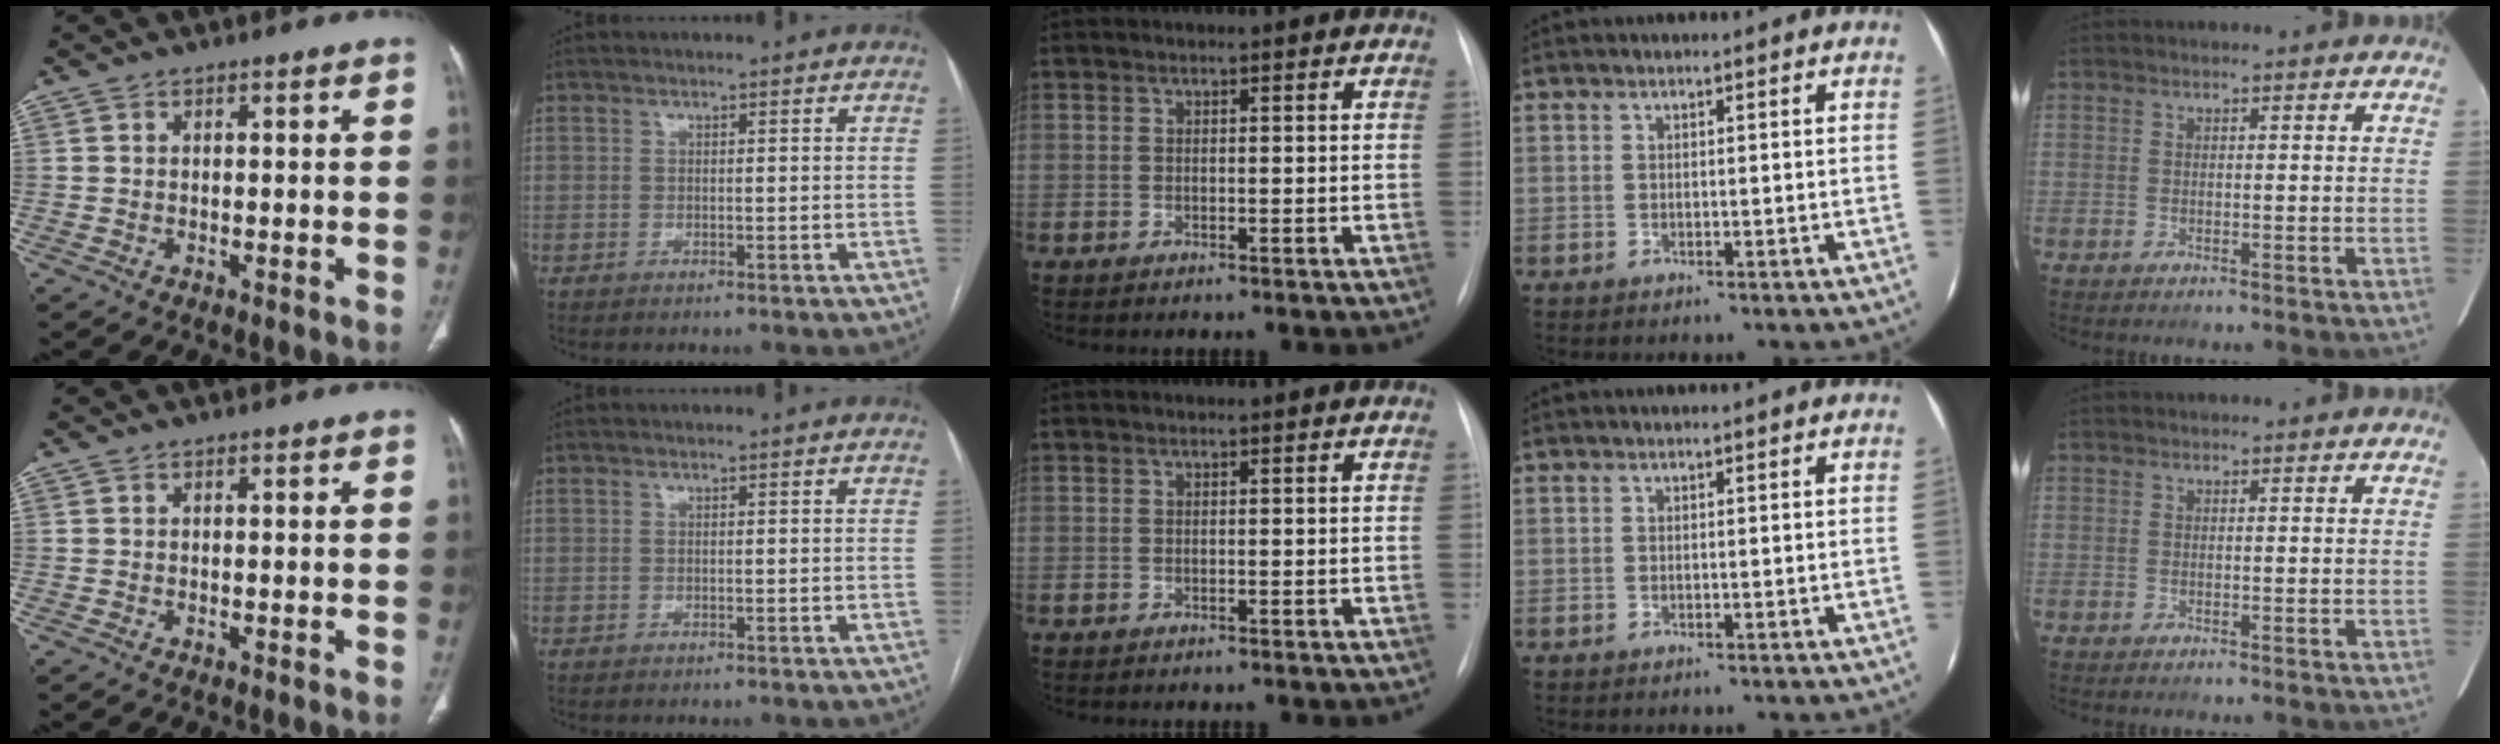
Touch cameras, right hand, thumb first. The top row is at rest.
{}